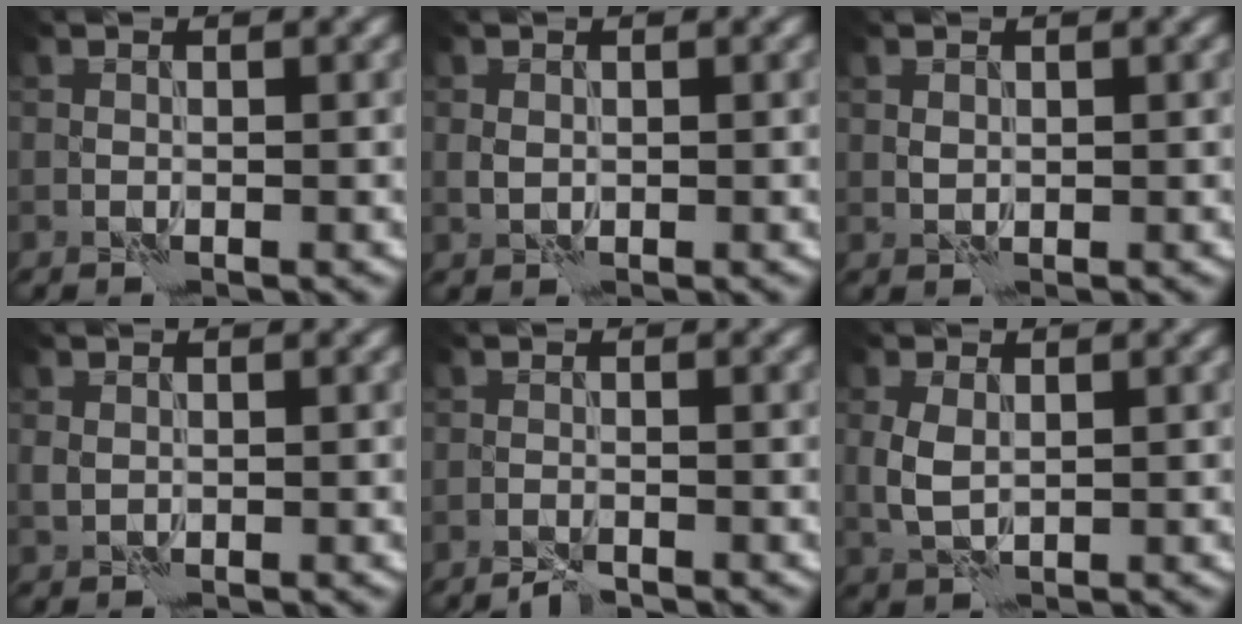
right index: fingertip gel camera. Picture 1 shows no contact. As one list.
[{"total": 0.7, "force": [0.2, 0.6, 0.3], "torque": [-0.007, -0.002, 0.003]}, {"total": 0.6, "force": [0.4, 0.4, 0.2], "torque": [-0.007, 0.000, 0.007]}, {"total": 0.9, "force": [0.2, 0.8, 0.3], "torque": [-0.008, -0.002, 0.003]}, {"total": 1.5, "force": [-1.3, 0.0, 0.6], "torque": [-0.014, 0.001, -0.029]}, {"total": 2.5, "force": [0.2, 1.5, 2.0], "torque": [-0.050, 0.001, 0.005]}]